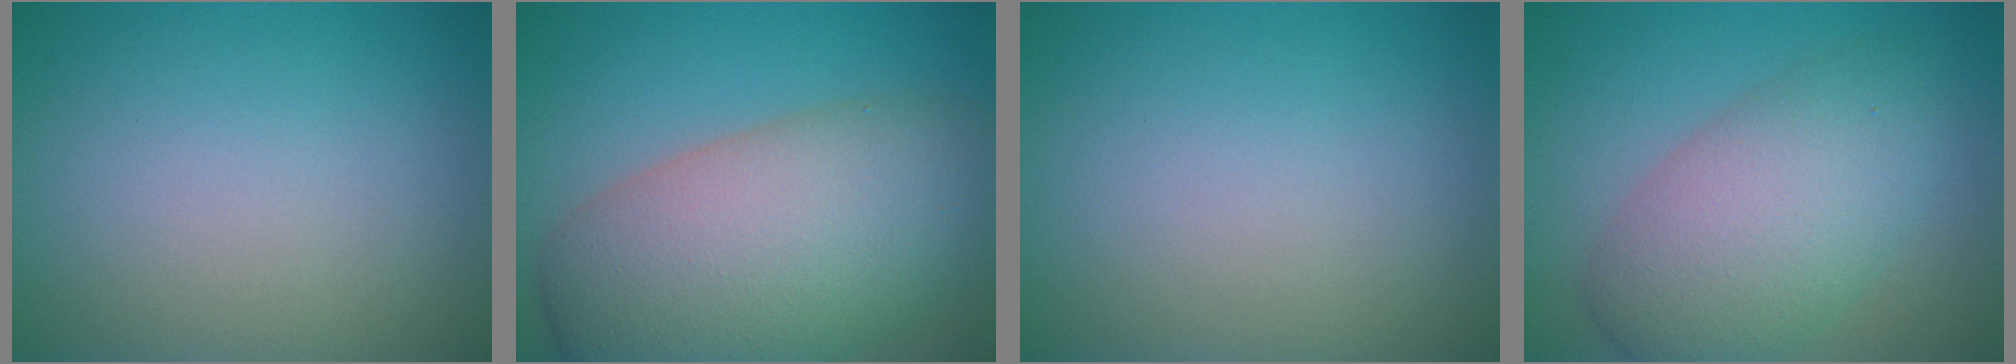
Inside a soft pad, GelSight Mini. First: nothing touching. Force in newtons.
{"total": 12.2, "press": 12.1, "slide": 0.6}
{"total": 0.0}
{"total": 7.6, "press": 7.6, "slide": 0.2}